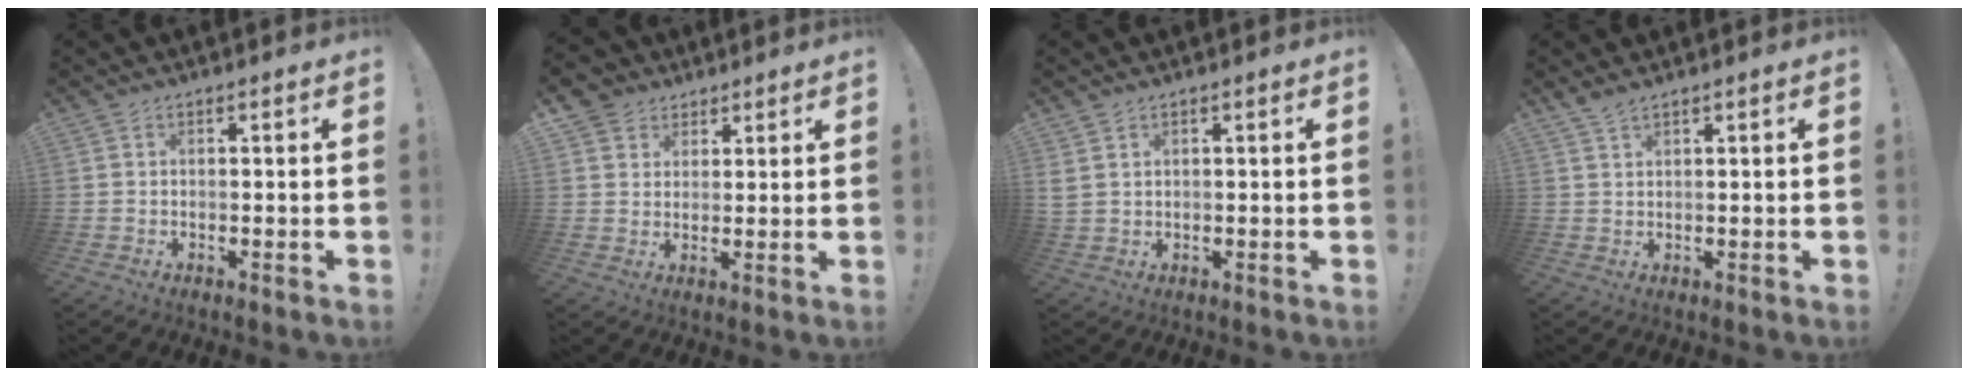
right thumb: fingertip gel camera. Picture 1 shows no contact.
{"total": 5.8, "force": [3.3, 4.8, 0.5], "torque": [-0.007, -0.022, 0.066]}
{"total": 2.5, "force": [1.2, 1.7, 1.3], "torque": [-0.021, -0.003, 0.024]}
{"total": 2.3, "force": [1.9, 0.3, 1.3], "torque": [-0.026, -0.008, 0.034]}